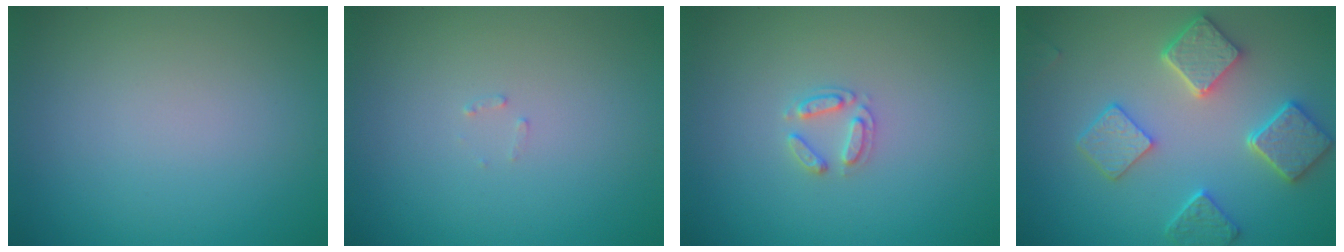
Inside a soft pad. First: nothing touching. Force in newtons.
{"total": 0.6, "press": 0.6, "slide": 0.1}
{"total": 1.7, "press": 1.7, "slide": 0.2}
{"total": 5.2, "press": 4.7, "slide": 2.3}